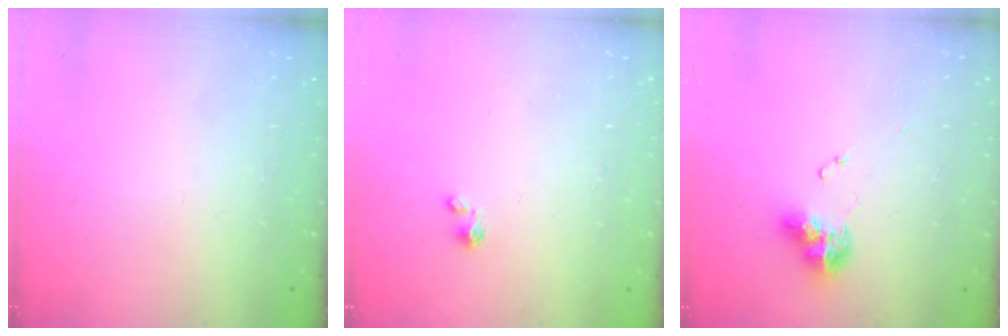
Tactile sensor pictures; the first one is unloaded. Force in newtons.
{"total": 0.0}
{"total": 9.1, "press": 9.0, "slide": 1.1}